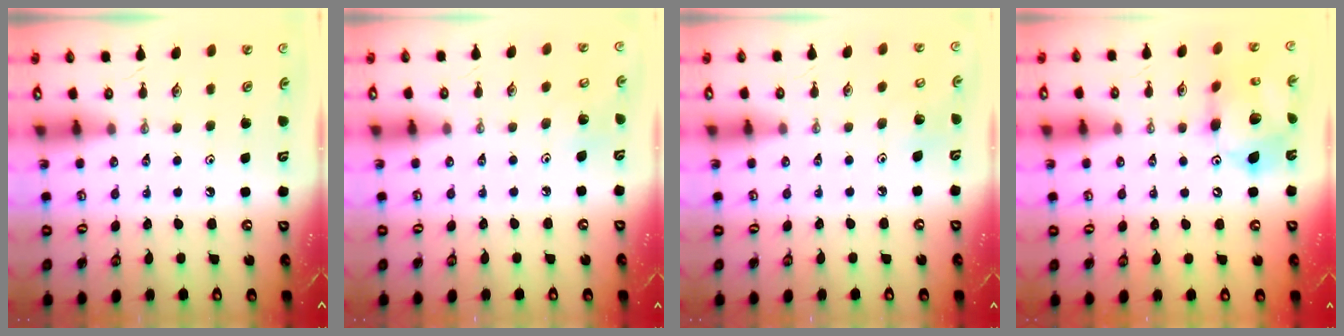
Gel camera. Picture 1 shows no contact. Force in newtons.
{"total": 6.7, "press": 6.7, "slide": 0.8}
{"total": 6.7, "press": 6.7, "slide": 0.8}
{"total": 13.7, "press": 13.6, "slide": 1.4}